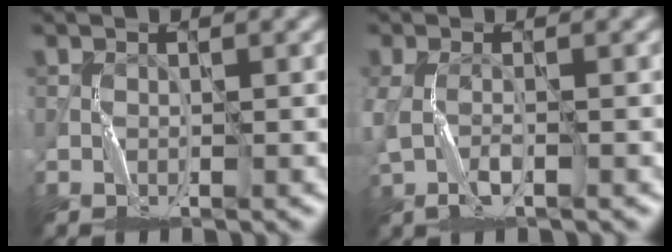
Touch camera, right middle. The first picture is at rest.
{"total": 2.8, "force": [-0.3, 1.2, 2.5], "torque": [-0.068, -0.003, -0.010]}